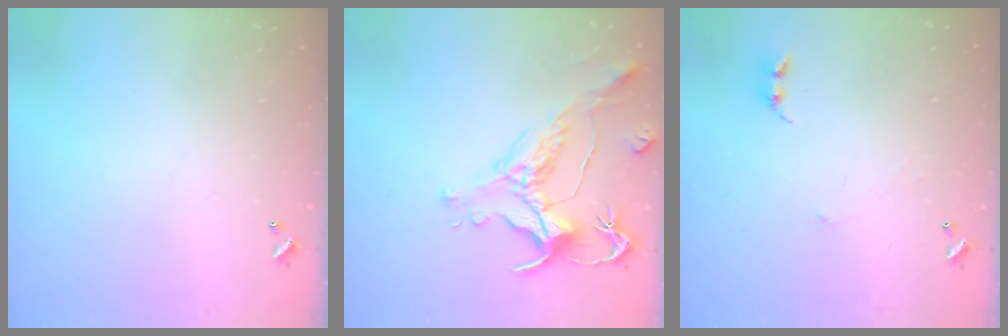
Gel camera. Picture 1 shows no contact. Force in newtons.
{"total": 1.6, "press": 0.9, "slide": 1.3}
{"total": 2.6, "press": 2.6, "slide": 0.3}